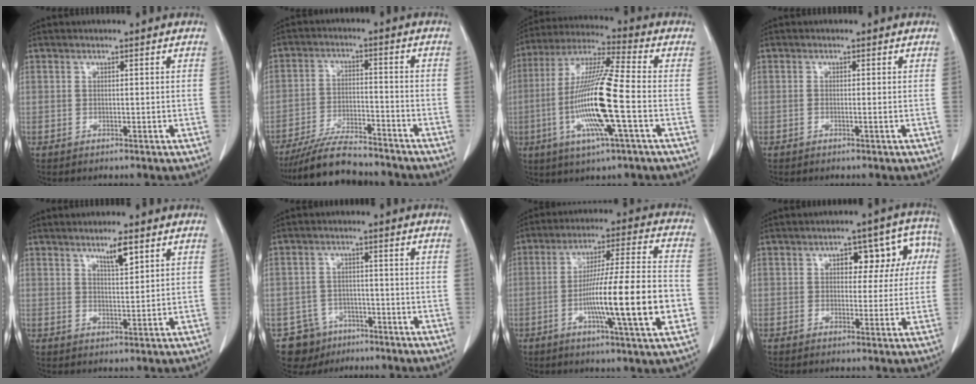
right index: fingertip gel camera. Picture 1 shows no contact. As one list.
[{"total": 11.5, "force": [-10.4, 2.1, 4.5], "torque": [-0.076, -0.009, -0.174]}, {"total": 15.9, "force": [-3.4, 0.4, 15.5], "torque": [-0.315, -0.007, -0.071]}, {"total": 0.5, "force": [-0.1, 0.0, 0.5], "torque": [-0.009, 0.002, 0.000]}, {"total": 3.7, "force": [2.4, 0.5, 2.8], "torque": [-0.048, -0.003, 0.042]}, {"total": 6.4, "force": [-4.1, 5.0, 0.1], "torque": [0.004, 0.010, -0.061]}, {"total": 17.5, "force": [-4.2, 0.2, 17.0], "torque": [-0.277, -0.001, -0.068]}, {"total": 8.4, "force": [1.6, 4.7, 6.7], "torque": [-0.063, 0.042, 0.020]}]